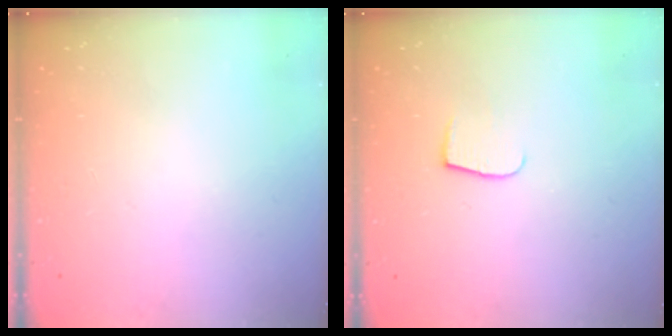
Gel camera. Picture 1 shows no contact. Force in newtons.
{"total": 4.9, "press": 4.9, "slide": 0.5}